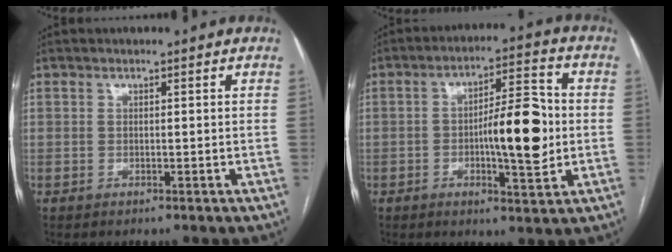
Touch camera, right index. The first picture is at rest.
{"total": 11.5, "force": [-1.0, 2.9, 11.1], "torque": [-0.170, 0.013, -0.014]}